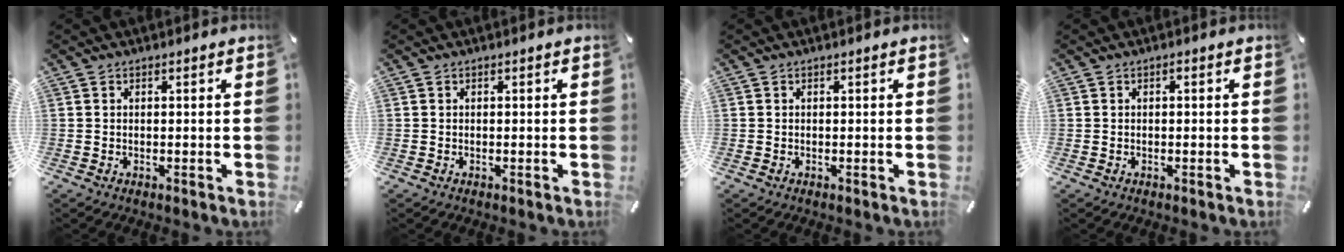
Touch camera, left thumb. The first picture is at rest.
{"total": 0.0}
{"total": 0.0}
{"total": 0.0}